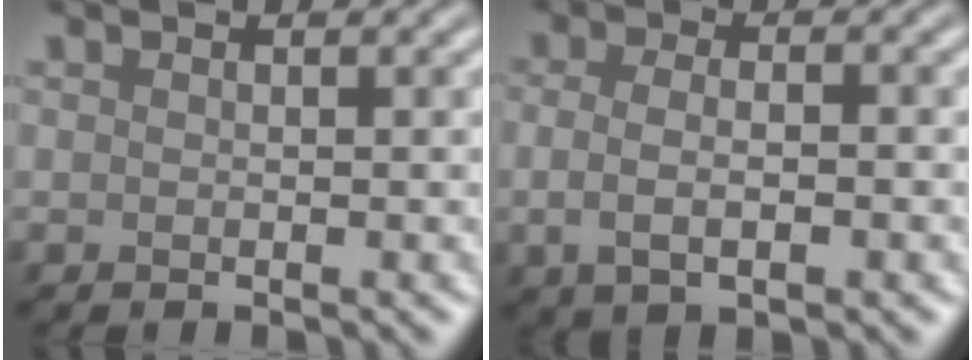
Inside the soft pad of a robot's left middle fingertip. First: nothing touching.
{"total": 3.7, "force": [-0.4, 1.8, 3.3], "torque": [-0.056, -0.004, -0.009]}